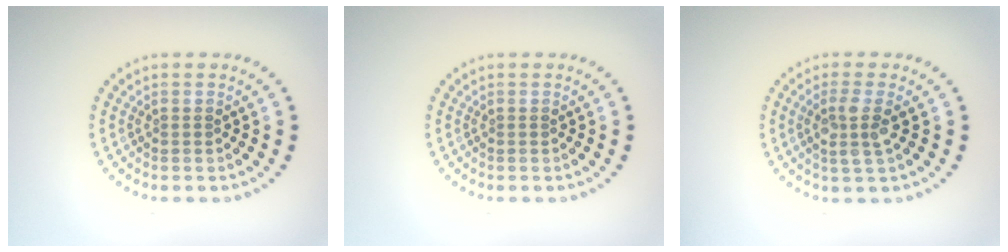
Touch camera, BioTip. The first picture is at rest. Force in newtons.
{"total": 0.0}
{"total": 2.5, "press": 2.2, "slide": 1.2}